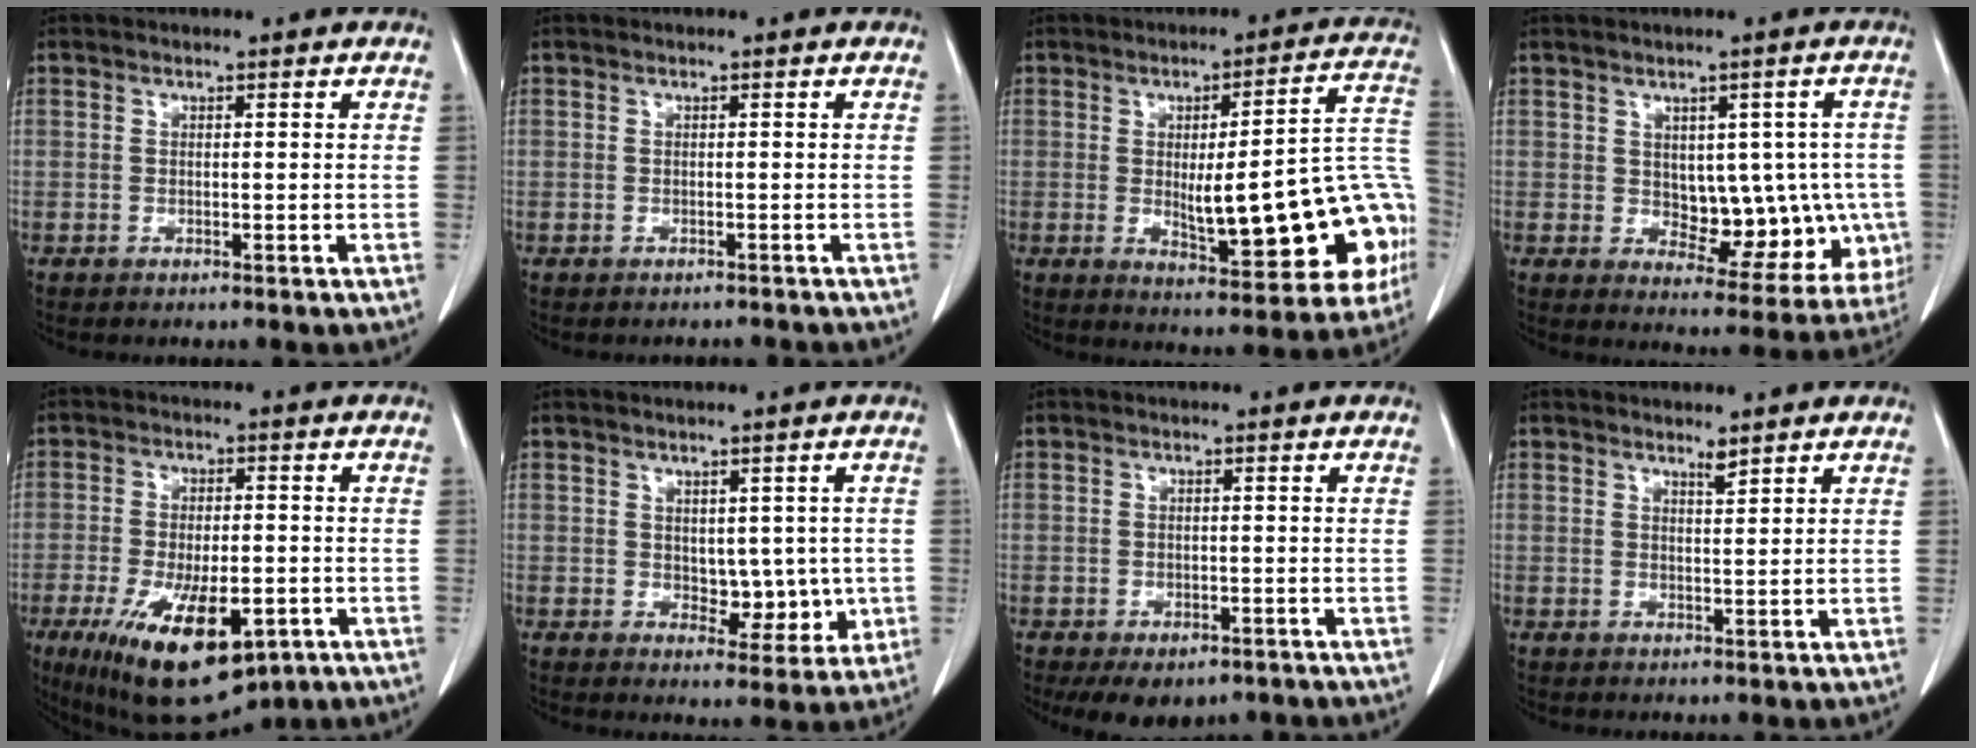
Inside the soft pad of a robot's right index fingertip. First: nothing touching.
{"total": 1.9, "force": [-1.6, 0.9, -0.1], "torque": [0.000, 0.001, -0.025]}
{"total": 21.4, "force": [-3.8, 4.7, 20.5], "torque": [-0.182, 0.029, -0.030]}
{"total": 11.7, "force": [-0.6, 6.7, 9.6], "torque": [-0.102, 0.018, 0.015]}
{"total": 16.7, "force": [-8.0, 6.5, 13.1], "torque": [-0.223, -0.021, -0.110]}
{"total": 6.1, "force": [-0.2, 3.8, 4.7], "torque": [-0.045, 0.003, 0.009]}
{"total": 6.3, "force": [-4.3, 3.6, 2.7], "torque": [-0.027, -0.001, -0.056]}
{"total": 1.2, "force": [1.1, -0.1, 0.6], "torque": [-0.012, -0.007, 0.019]}